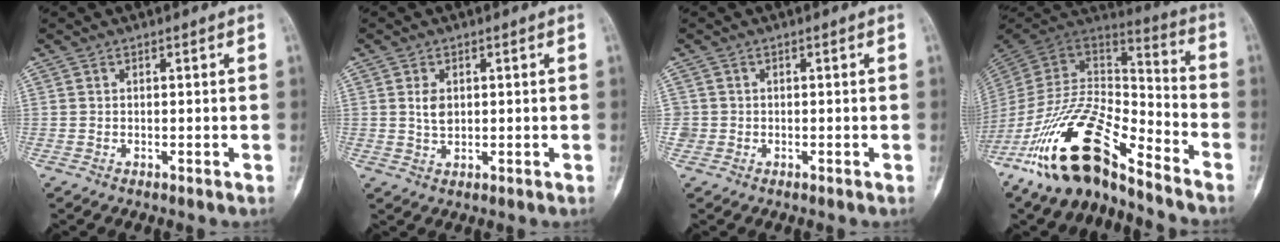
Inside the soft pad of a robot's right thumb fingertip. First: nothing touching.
{"total": 2.9, "force": [0.5, 2.0, 2.2], "torque": [-0.033, -0.003, 0.011]}
{"total": 1.3, "force": [-0.5, 1.2, 0.0], "torque": [0.007, 0.007, -0.015]}
{"total": 21.8, "force": [-15.0, 7.8, 13.9], "torque": [-0.257, 0.076, -0.274]}